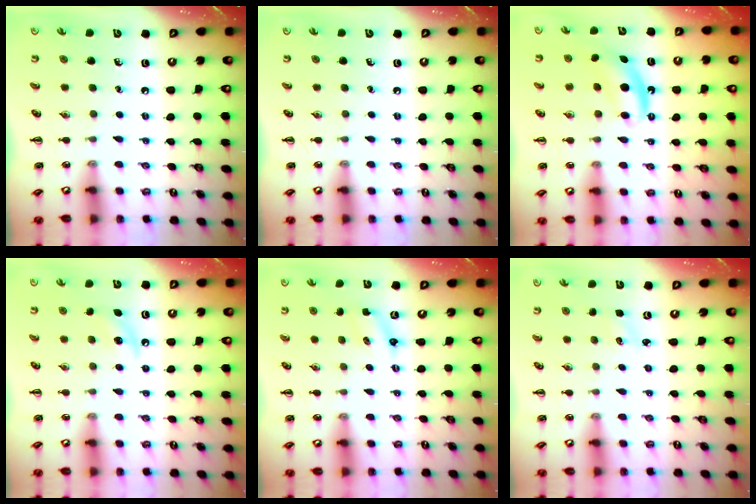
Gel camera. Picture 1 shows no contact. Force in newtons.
{"total": 0.0}
{"total": 6.1, "press": 6.0, "slide": 1.1}
{"total": 5.8, "press": 5.5, "slide": 1.9}
{"total": 2.4, "press": 2.4, "slide": 0.6}
{"total": 1.5, "press": 1.4, "slide": 0.4}